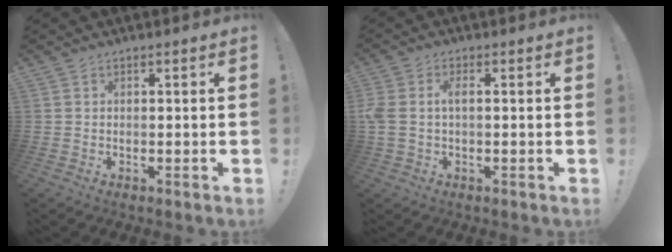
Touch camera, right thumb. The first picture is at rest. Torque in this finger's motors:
{"motor_torque": [0.10, 0.10, 0.24, 0.22, 0.21]}